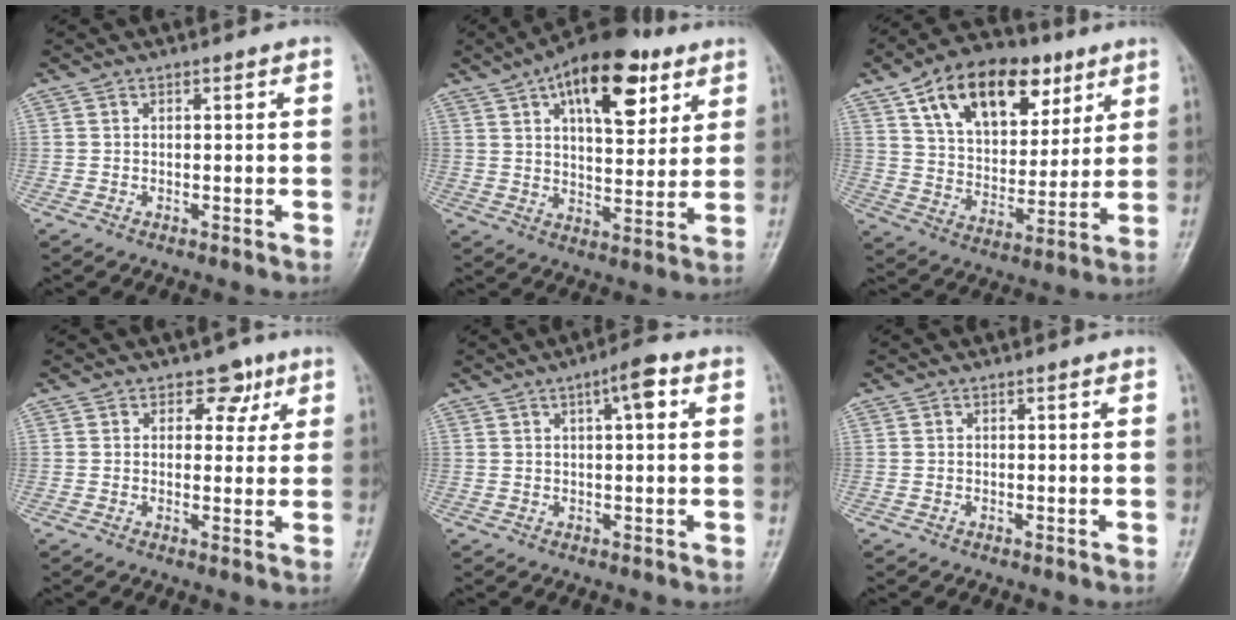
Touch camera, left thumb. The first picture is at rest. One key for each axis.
{"total": 18.2, "fx": 8.9, "fy": 8.7, "fz": 13.3, "tx": -0.164, "ty": -0.022, "tz": 0.135}
{"total": 20.3, "fx": 10.2, "fy": 12.1, "fz": 12.7, "tx": -0.161, "ty": -0.024, "tz": 0.170}
{"total": 4.6, "fx": 2.3, "fy": 3.3, "fz": 2.1, "tx": 0.005, "ty": -0.007, "tz": 0.027}
{"total": 4.7, "fx": 1.7, "fy": 1.2, "fz": 4.2, "tx": -0.063, "ty": 0.007, "tz": 0.021}
{"total": 0.0}